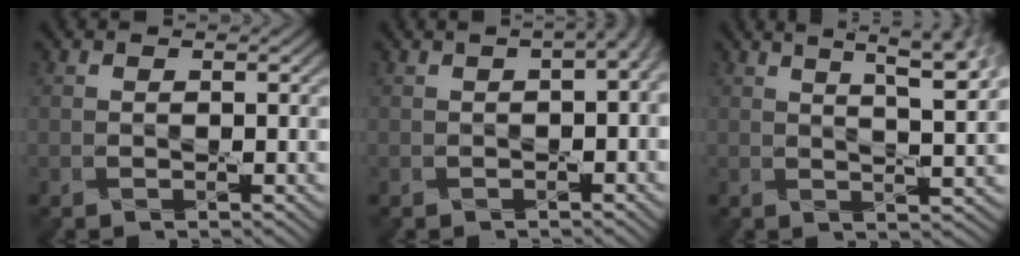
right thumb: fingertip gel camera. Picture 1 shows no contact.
{"total": 5.5, "force": [1.1, 2.3, 4.9], "torque": [-0.061, 0.010, 0.010]}
{"total": 9.4, "force": [5.3, 2.5, 7.3], "torque": [-0.091, 0.019, 0.059]}